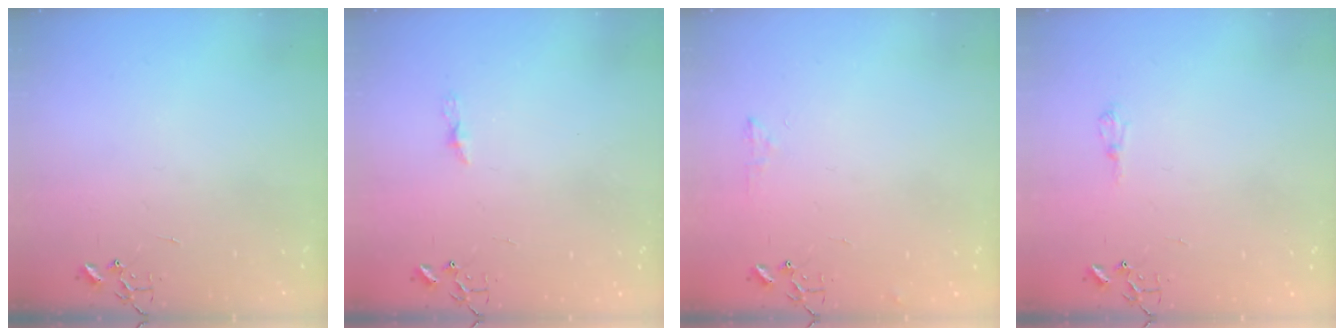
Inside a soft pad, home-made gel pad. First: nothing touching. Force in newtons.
{"total": 3.4, "press": 3.4, "slide": 0.5}
{"total": 5.2, "press": 5.2, "slide": 0.7}
{"total": 6.7, "press": 6.6, "slide": 0.8}